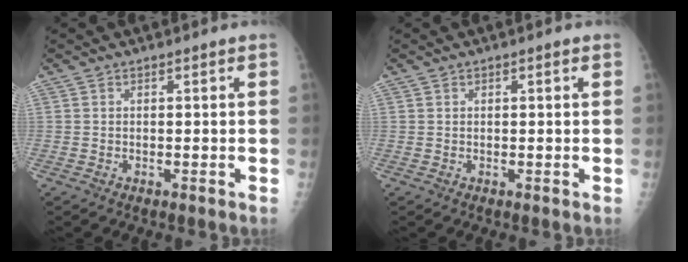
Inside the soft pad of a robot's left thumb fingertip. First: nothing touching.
{"total": 0.6, "force": [0.3, 0.3, 0.5], "torque": [-0.003, 0.001, 0.004]}